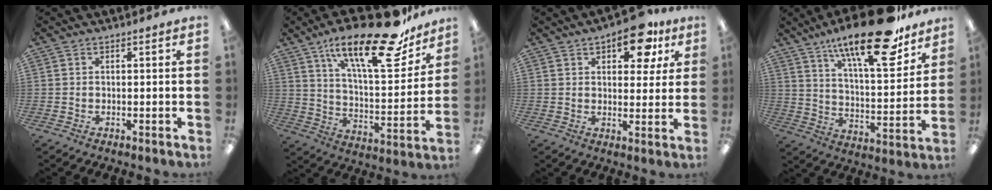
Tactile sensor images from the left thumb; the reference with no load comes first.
{"total": 25.4, "force": [16.9, 8.0, 17.1], "torque": [-0.259, -0.100, 0.276]}
{"total": 11.5, "force": [6.4, 5.6, 7.8], "torque": [-0.082, -0.025, 0.103]}
{"total": 23.4, "force": [16.4, 6.7, 15.3], "torque": [-0.234, -0.103, 0.267]}